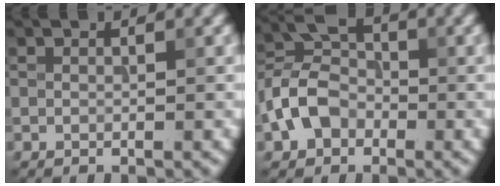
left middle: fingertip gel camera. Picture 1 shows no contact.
{"total": 5.5, "force": [-2.2, 4.0, 3.1], "torque": [-0.061, 0.011, -0.054]}